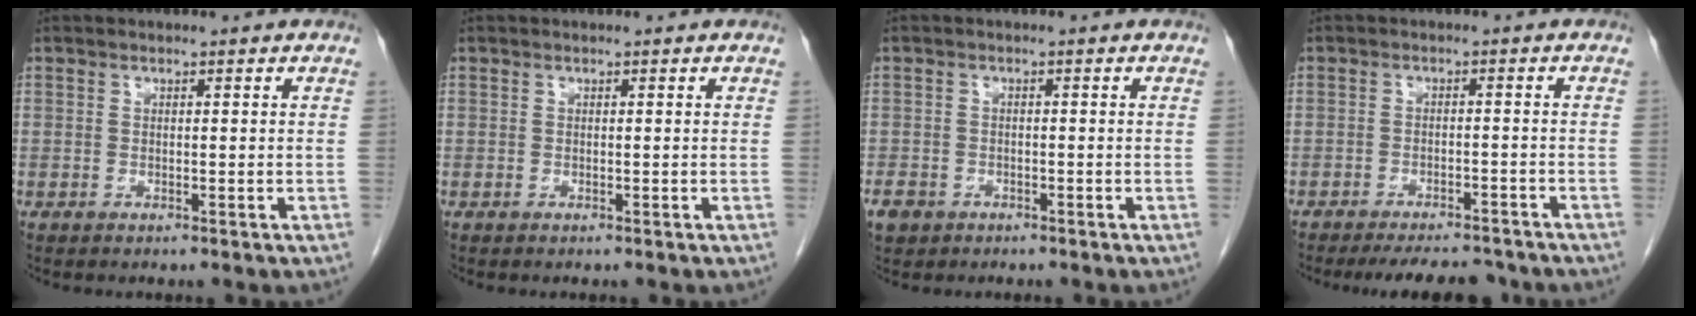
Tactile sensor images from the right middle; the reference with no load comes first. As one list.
[{"total": 0.0}, {"total": 3.2, "force": [-2.1, 2.2, 0.9], "torque": [-0.022, 0.002, -0.034]}, {"total": 9.1, "force": [-8.4, 2.1, 3.0], "torque": [-0.042, -0.003, -0.107]}]